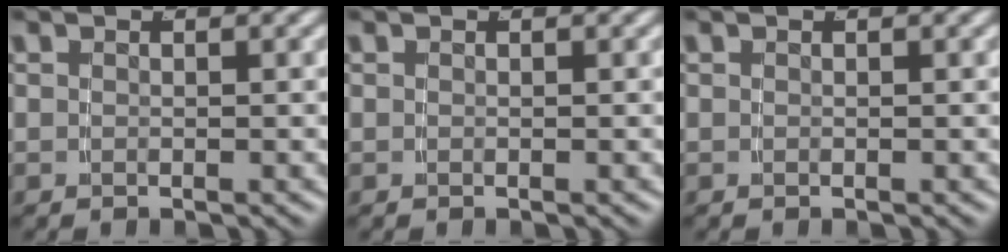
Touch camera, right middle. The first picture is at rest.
{"total": 0.0}
{"total": 0.0}